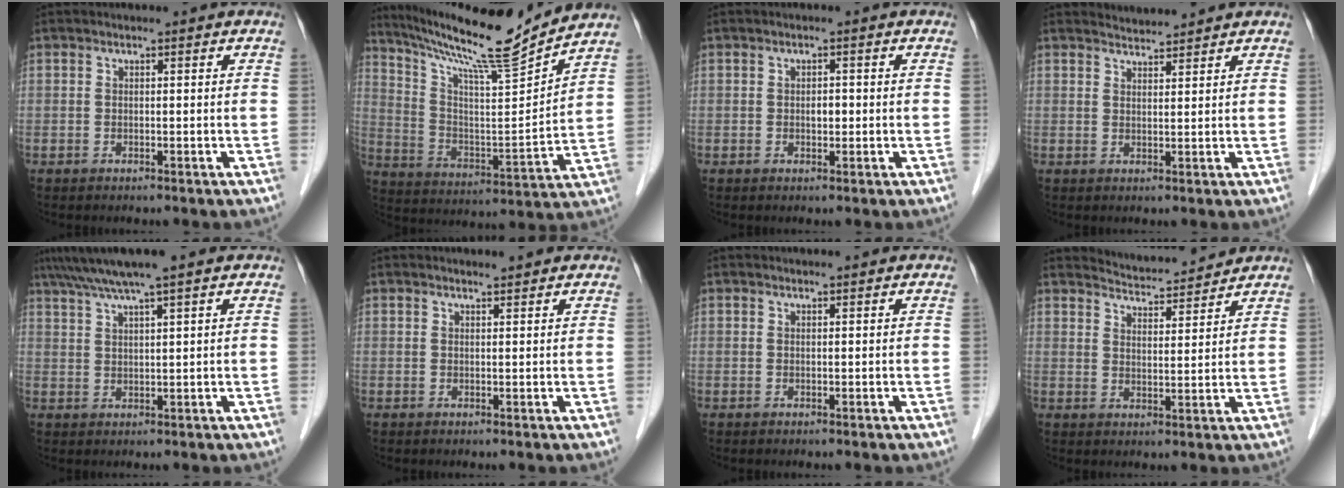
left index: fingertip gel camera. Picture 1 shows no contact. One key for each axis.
{"total": 16.8, "fx": 15.3, "fy": -1.4, "fz": 6.8, "tx": -0.128, "ty": -0.026, "tz": 0.256}
{"total": 1.4, "fx": -0.1, "fy": 0.8, "fz": 1.1, "tx": -0.018, "ty": 0.002, "tz": -0.001}
{"total": 2.5, "fx": 2.4, "fy": 0.0, "fz": -0.3, "tx": -0.004, "ty": 0.011, "tz": 0.047}
{"total": 6.3, "fx": 4.8, "fy": -1.1, "fz": 4.0, "tx": -0.074, "ty": 0.023, "tz": 0.087}
{"total": 1.4, "fx": 1.3, "fy": 0.1, "fz": 0.5, "tx": -0.011, "ty": 0.004, "tz": 0.023}
{"total": 1.0, "fx": 1.0, "fy": 0.0, "fz": 0.2, "tx": -0.006, "ty": 0.009, "tz": 0.016}
{"total": 6.5, "fx": 6.5, "fy": 0.1, "fz": 0.2, "tx": -0.016, "ty": 0.006, "tz": 0.103}